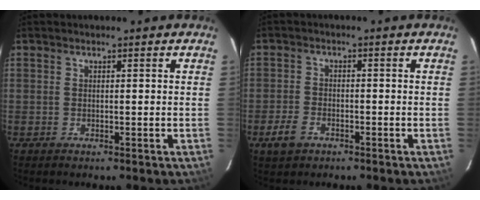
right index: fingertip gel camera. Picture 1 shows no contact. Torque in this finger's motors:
{"motor_torque": [0.32, -0.20, 0.10, 0.02]}